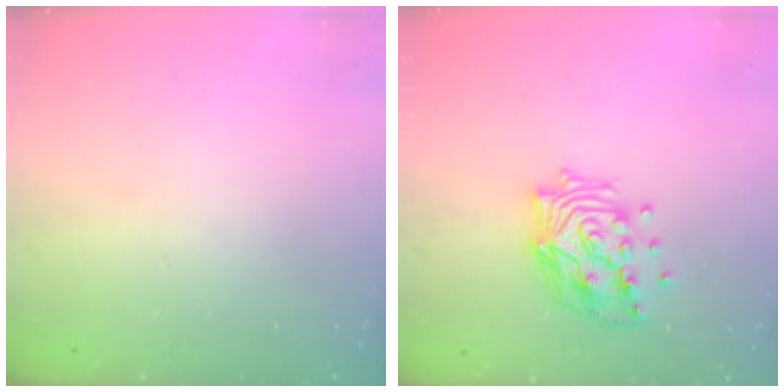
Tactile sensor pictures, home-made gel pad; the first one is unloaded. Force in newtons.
{"total": 13.5, "press": 13.4, "slide": 1.0}